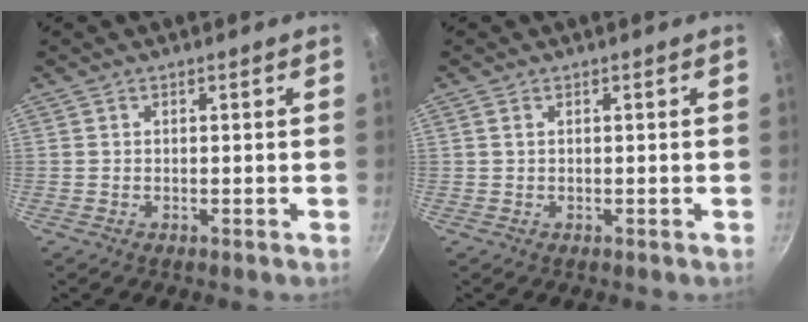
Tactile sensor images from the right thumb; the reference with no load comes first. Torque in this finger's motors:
{"motor_torque": [0.17, -0.09, -0.02, 0.63, 0.07]}